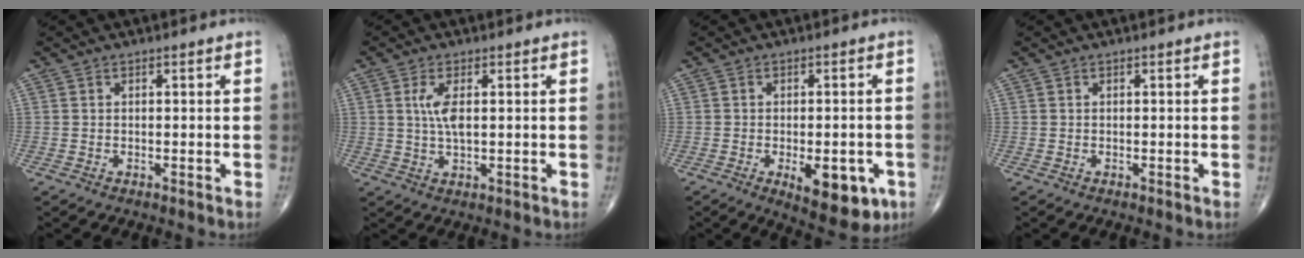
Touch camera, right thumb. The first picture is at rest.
{"total": 4.6, "force": [0.9, 1.7, 4.2], "torque": [-0.093, -0.003, 0.020]}
{"total": 11.1, "force": [-4.0, 5.0, 9.1], "torque": [-0.099, -0.001, -0.043]}
{"total": 0.0}